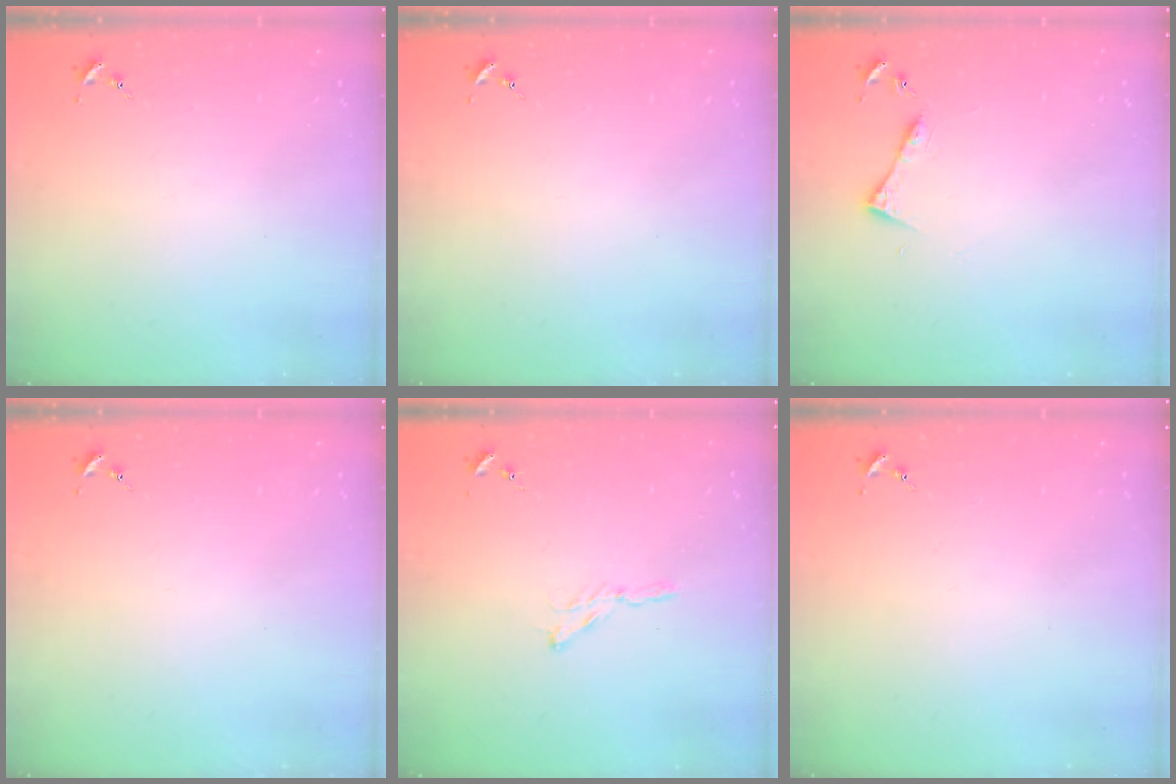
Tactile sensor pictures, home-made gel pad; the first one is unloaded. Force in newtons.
{"total": 0.0}
{"total": 6.1, "press": 6.0, "slide": 0.8}
{"total": 0.0}
{"total": 3.6, "press": 3.6, "slide": 0.5}
{"total": 0.0}